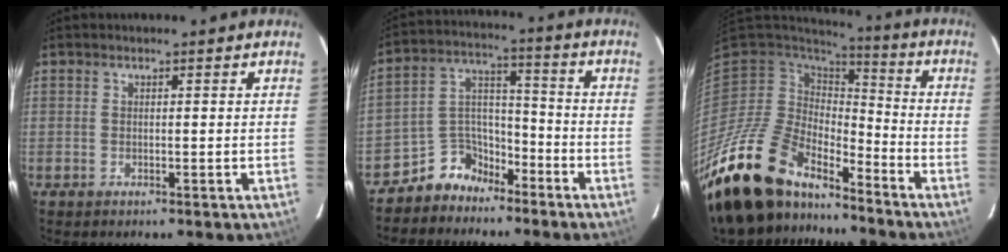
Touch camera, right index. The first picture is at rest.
{"total": 8.3, "force": [-6.2, 5.3, 1.4], "torque": [-0.030, 0.051, -0.116]}
{"total": 22.4, "force": [-17.5, 9.2, 10.5], "torque": [-0.222, -0.030, -0.312]}